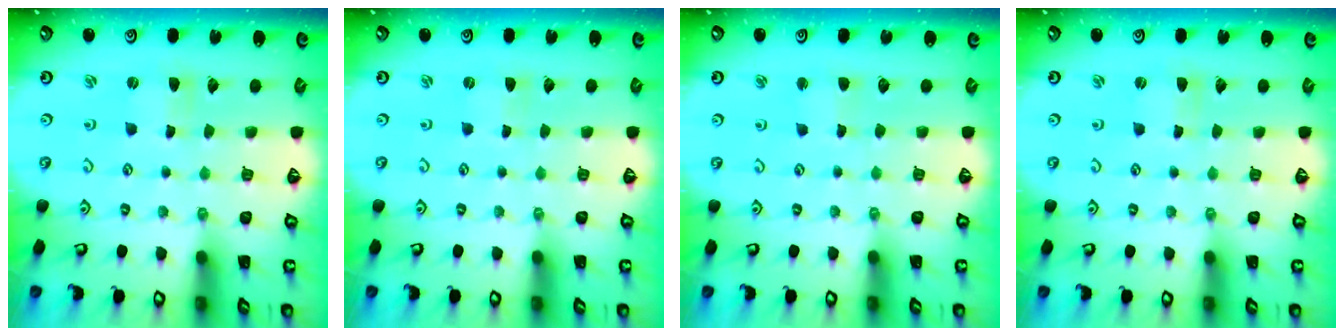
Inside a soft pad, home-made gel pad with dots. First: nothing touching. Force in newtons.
{"total": 0.0}
{"total": 2.2, "press": 2.2, "slide": 0.3}
{"total": 0.0}